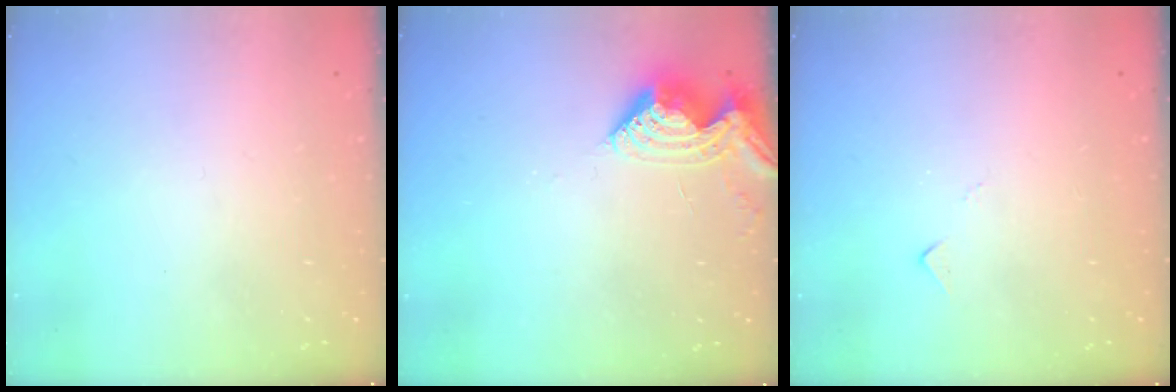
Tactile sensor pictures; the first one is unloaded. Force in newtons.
{"total": 9.6, "press": 9.6, "slide": 1.0}
{"total": 5.6, "press": 5.6, "slide": 0.3}